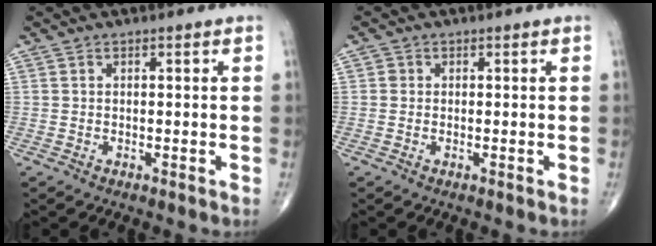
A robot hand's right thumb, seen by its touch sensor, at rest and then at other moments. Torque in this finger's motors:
{"motor_torque": [-0.06, 0.20, 0.14, 0.06, -0.01]}